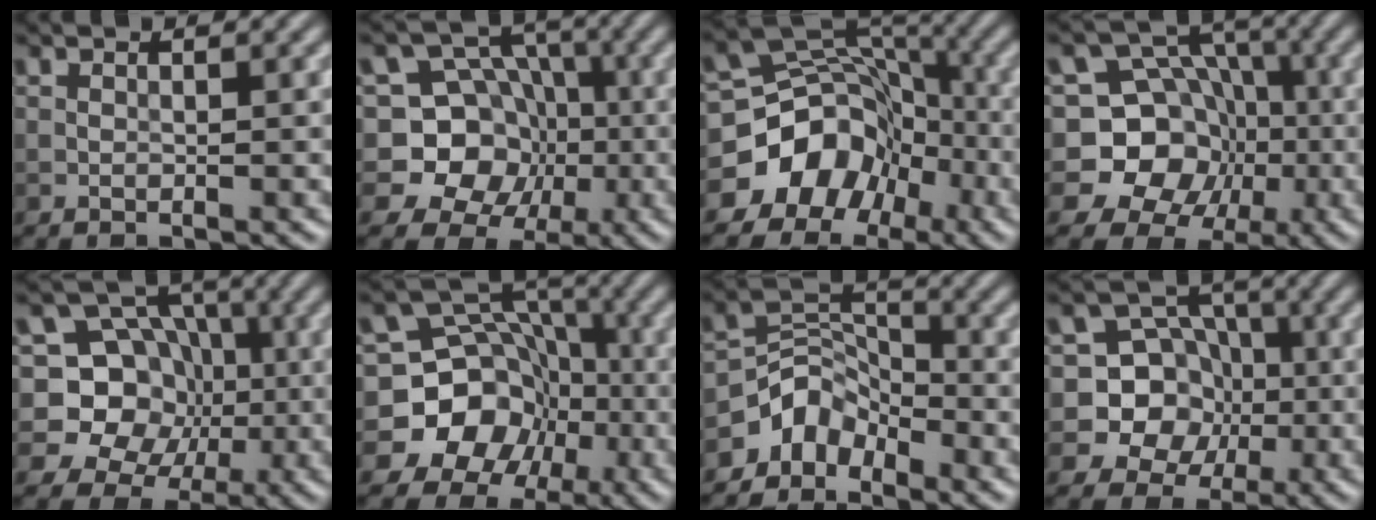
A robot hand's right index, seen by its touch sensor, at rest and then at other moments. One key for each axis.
{"total": 9.7, "fx": -0.9, "fy": 9.1, "fz": 3.3, "tx": -0.071, "ty": 0.039, "tz": -0.045}
{"total": 8.2, "fx": -3.9, "fy": 6.6, "fz": 3.1, "tx": -0.032, "ty": 0.021, "tz": -0.078}
{"total": 10.7, "fx": -2.0, "fy": 10.0, "fz": 3.3, "tx": -0.064, "ty": 0.027, "tz": -0.061}
{"total": 11.3, "fx": 0.5, "fy": 10.5, "fz": 4.1, "tx": -0.097, "ty": 0.053, "tz": -0.029}
{"total": 10.7, "fx": -3.5, "fy": 9.7, "fz": 3.0, "tx": -0.047, "ty": 0.004, "tz": -0.088}
{"total": 3.9, "fx": -3.1, "fy": 2.2, "fz": 0.9, "tx": -0.004, "ty": 0.007, "tz": -0.068}
{"total": 9.2, "fx": -1.1, "fy": 8.8, "fz": 2.5, "tx": -0.050, "ty": 0.032, "tz": -0.045}